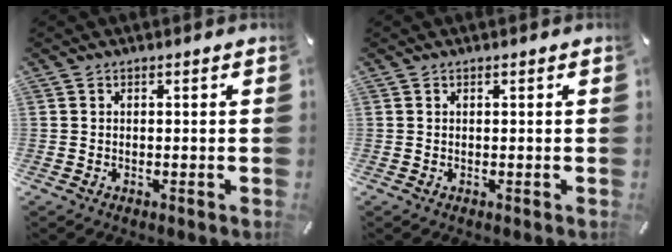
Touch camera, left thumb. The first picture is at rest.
{"total": 0.0}